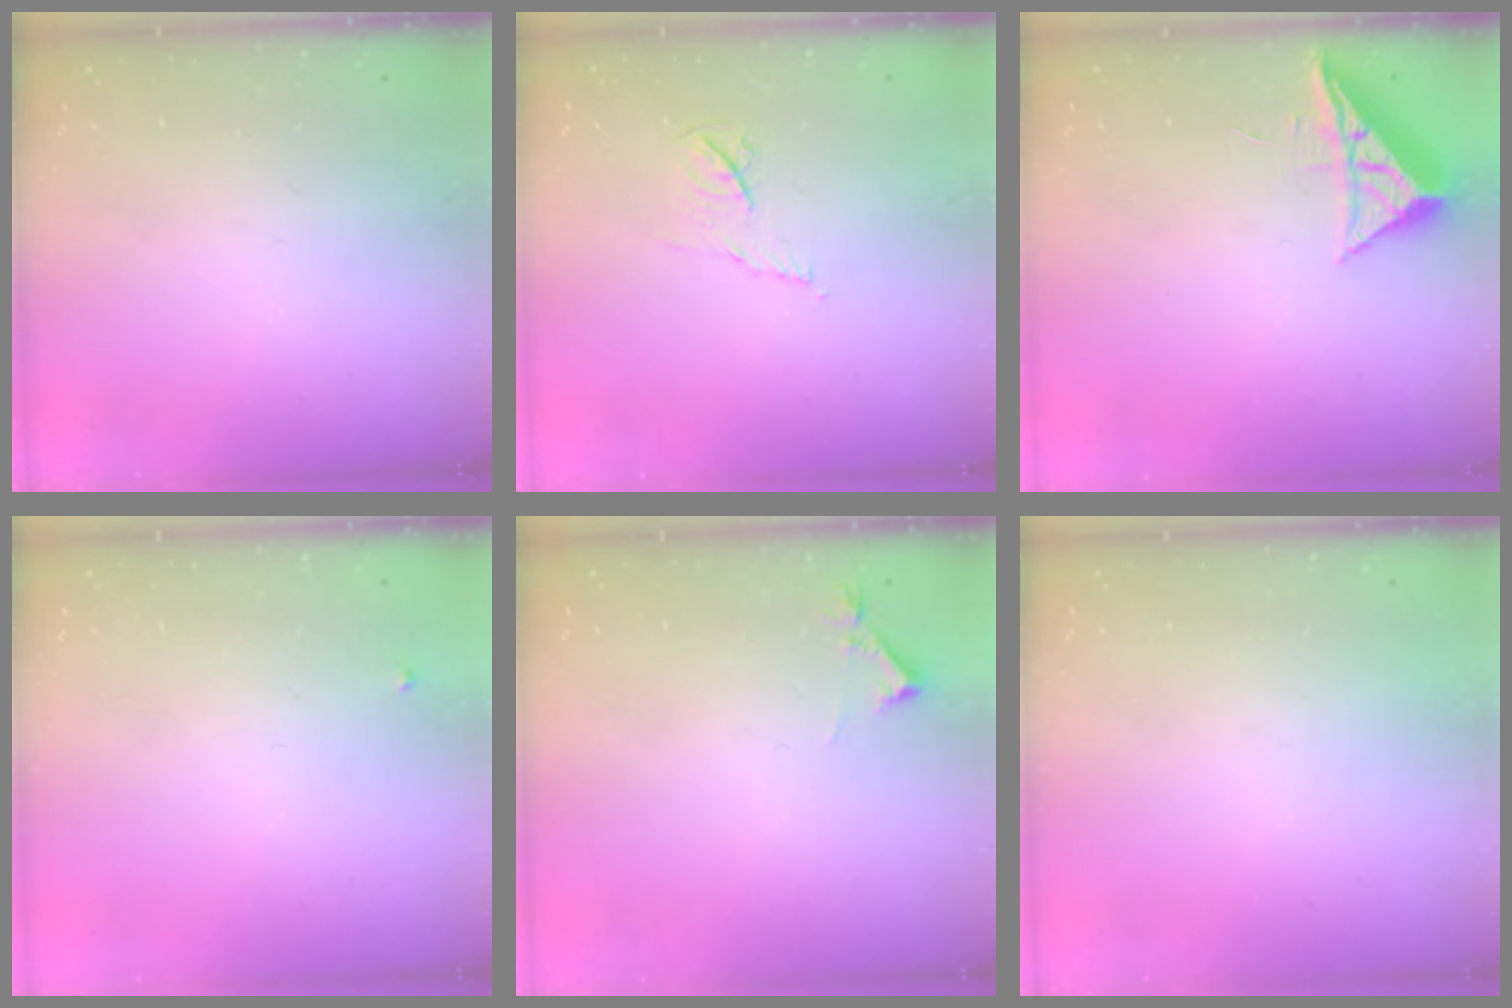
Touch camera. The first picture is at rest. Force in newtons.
{"total": 4.4, "press": 4.3, "slide": 0.6}
{"total": 7.1, "press": 7.1, "slide": 0.2}
{"total": 3.0, "press": 3.0, "slide": 0.4}
{"total": 3.4, "press": 3.3, "slide": 0.7}
{"total": 1.5, "press": 1.5, "slide": 0.1}